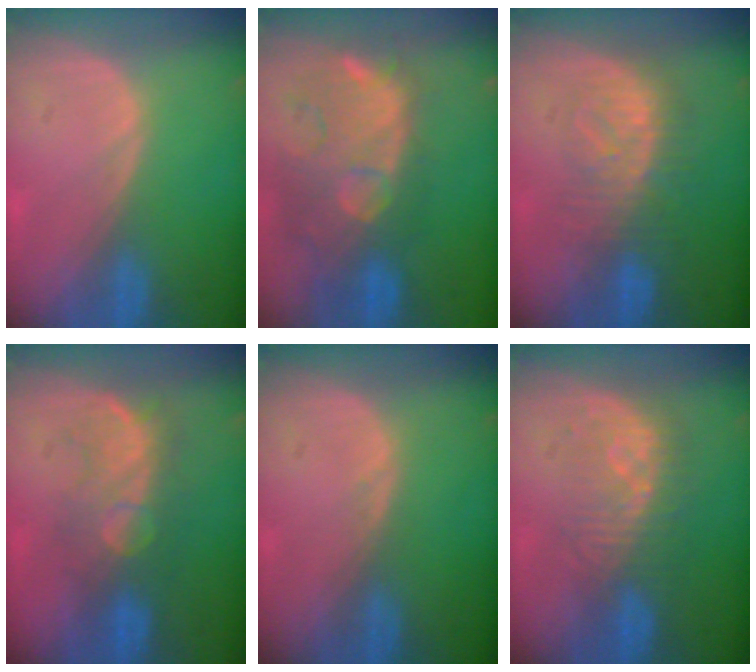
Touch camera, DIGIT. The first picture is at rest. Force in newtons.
{"total": 12.2, "press": 11.0, "slide": 5.4}
{"total": 8.2, "press": 7.6, "slide": 2.9}
{"total": 8.1, "press": 7.7, "slide": 2.3}
{"total": 0.5, "press": 0.5, "slide": 0.0}
{"total": 7.8, "press": 7.5, "slide": 2.0}